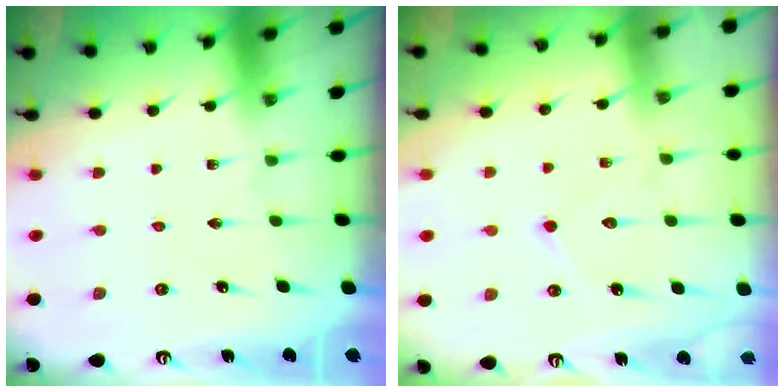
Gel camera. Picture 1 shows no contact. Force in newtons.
{"total": 7.7, "press": 7.6, "slide": 0.6}